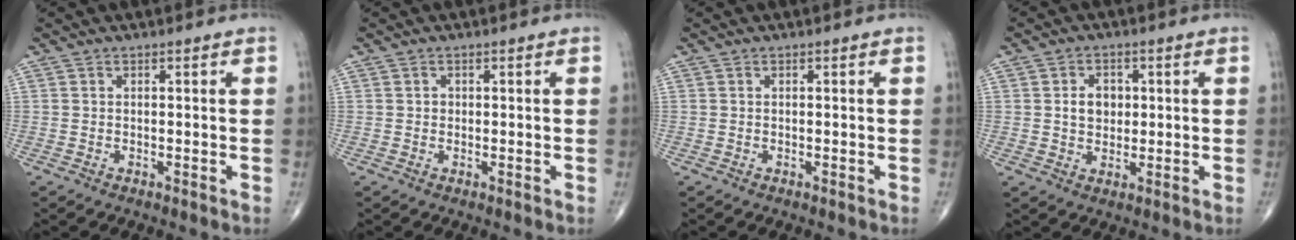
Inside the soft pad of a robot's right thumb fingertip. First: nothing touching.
{"total": 0.8, "force": [0.0, 0.8, 0.3], "torque": [0.000, 0.002, 0.001]}
{"total": 0.0}
{"total": 5.1, "force": [0.7, 3.9, 3.1], "torque": [-0.031, -0.001, 0.011]}